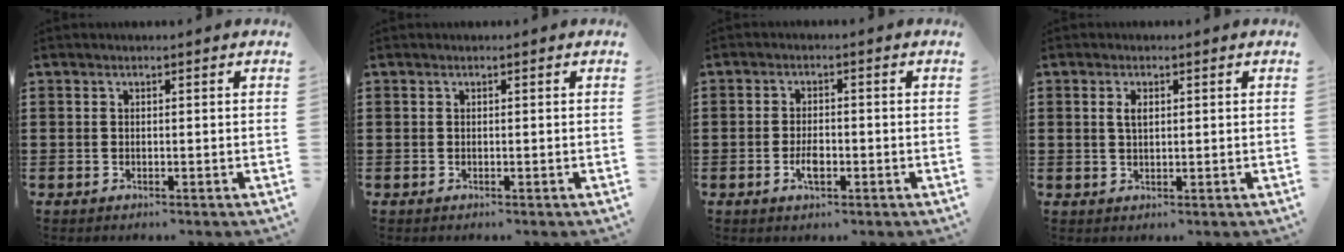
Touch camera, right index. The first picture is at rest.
{"total": 0.0}
{"total": 3.2, "force": [-1.0, 1.4, 2.7], "torque": [-0.048, 0.002, -0.018]}
{"total": 2.0, "force": [0.5, 0.9, 1.7], "torque": [-0.036, 0.006, 0.007]}